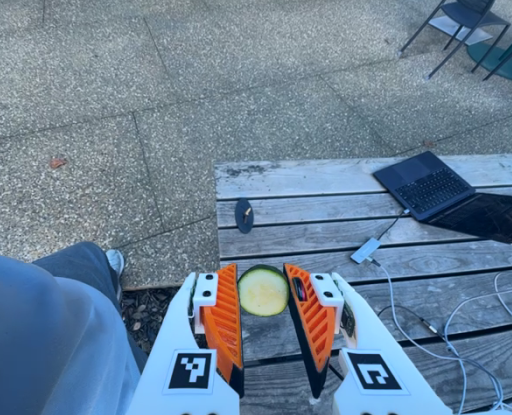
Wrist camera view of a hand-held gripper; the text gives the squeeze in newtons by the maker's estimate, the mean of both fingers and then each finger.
{"total": 7.7, "left": 7.2, "right": 8.3}